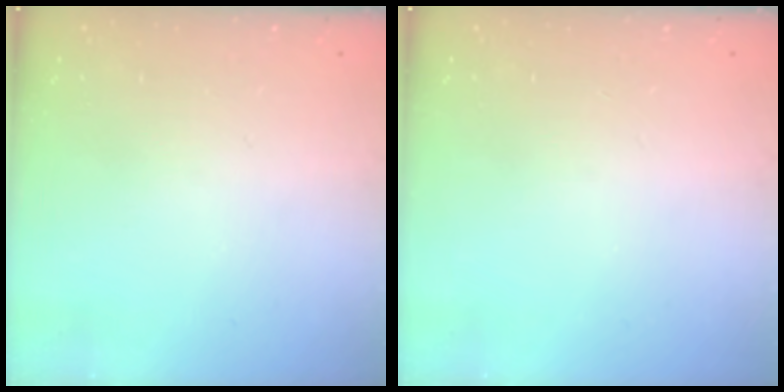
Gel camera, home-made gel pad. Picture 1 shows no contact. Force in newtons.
{"total": 0.0}